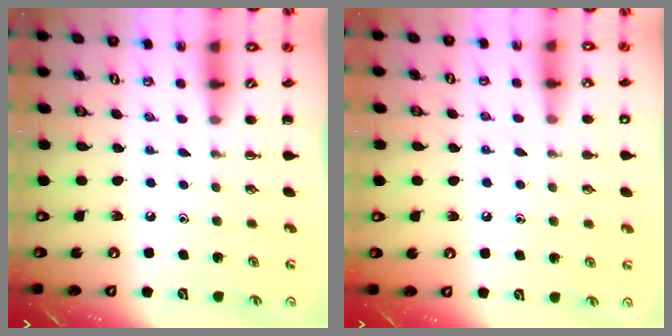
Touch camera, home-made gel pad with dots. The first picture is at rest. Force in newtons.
{"total": 6.0, "press": 5.8, "slide": 1.7}